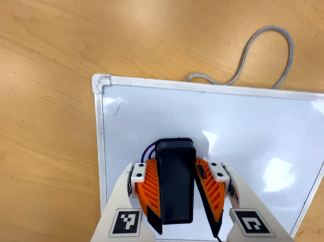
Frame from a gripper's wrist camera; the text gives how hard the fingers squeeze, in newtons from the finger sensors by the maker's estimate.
{"total": 13.3, "left": 15.3, "right": 11.2}